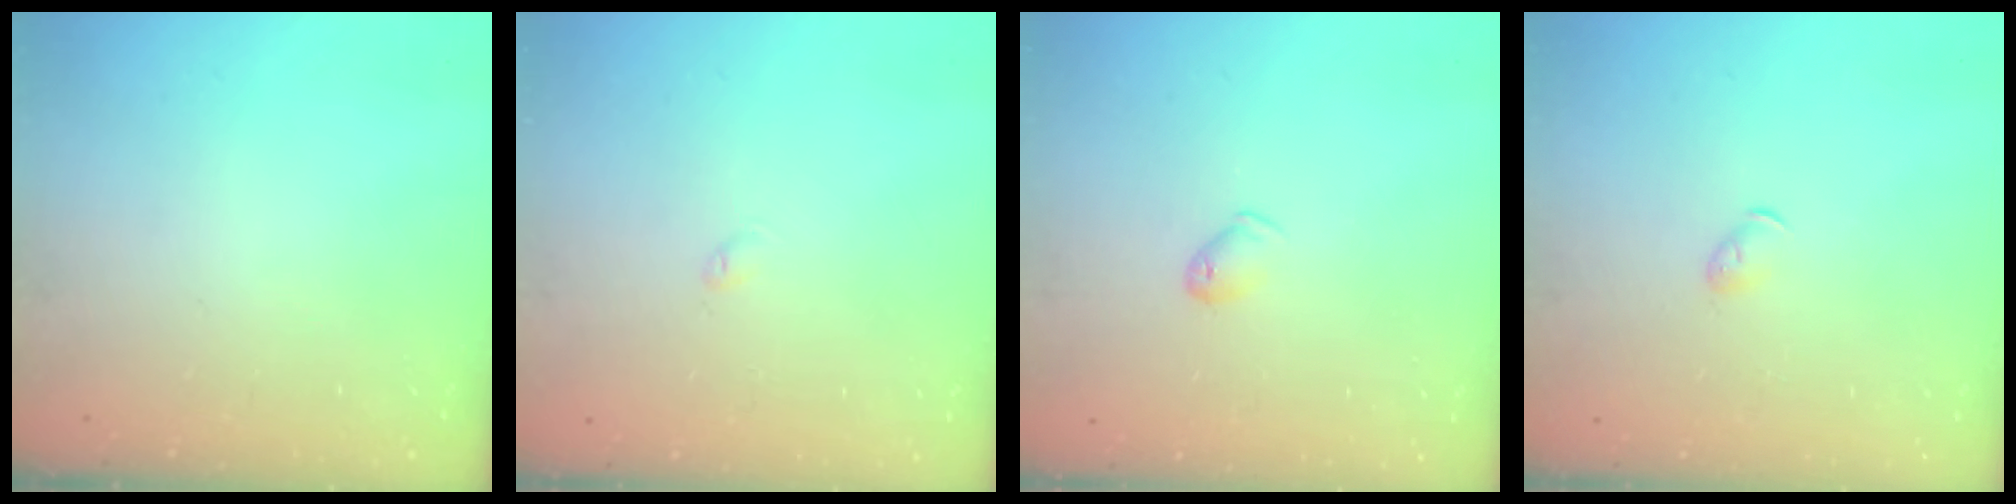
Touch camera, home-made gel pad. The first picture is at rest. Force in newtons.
{"total": 2.6, "press": 2.6, "slide": 0.4}
{"total": 4.8, "press": 4.7, "slide": 0.9}
{"total": 3.9, "press": 3.8, "slide": 1.0}